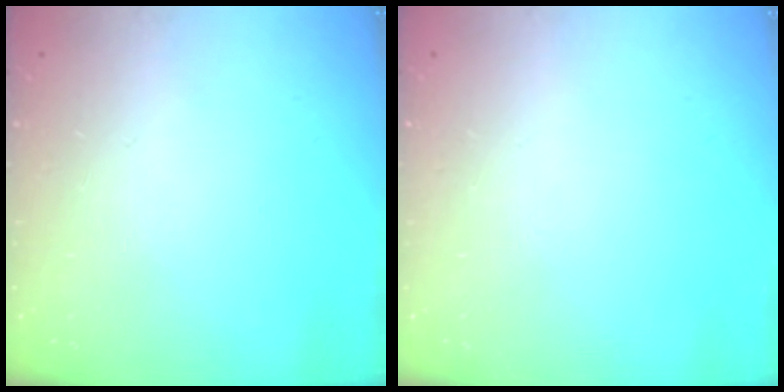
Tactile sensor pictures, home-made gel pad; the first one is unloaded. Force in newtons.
{"total": 0.0}